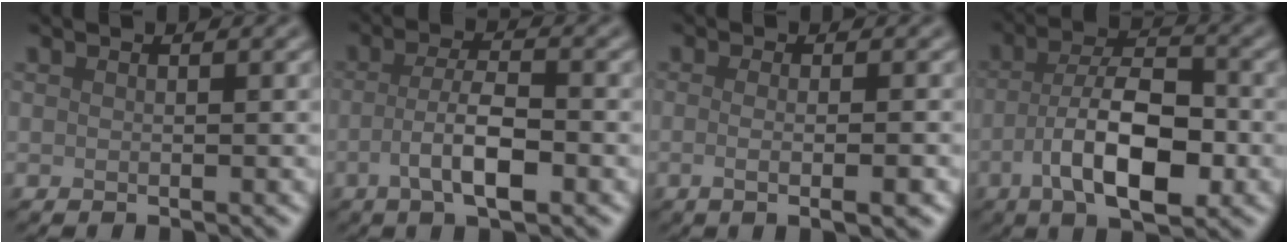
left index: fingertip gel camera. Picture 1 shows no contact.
{"total": 4.5, "force": [-1.3, 1.3, 4.1], "torque": [-0.076, 0.000, -0.026]}
{"total": 4.1, "force": [-0.5, 1.6, 3.7], "torque": [-0.036, -0.005, -0.012]}
{"total": 8.3, "force": [-2.5, 3.4, 7.2], "torque": [-0.125, 0.004, -0.047]}